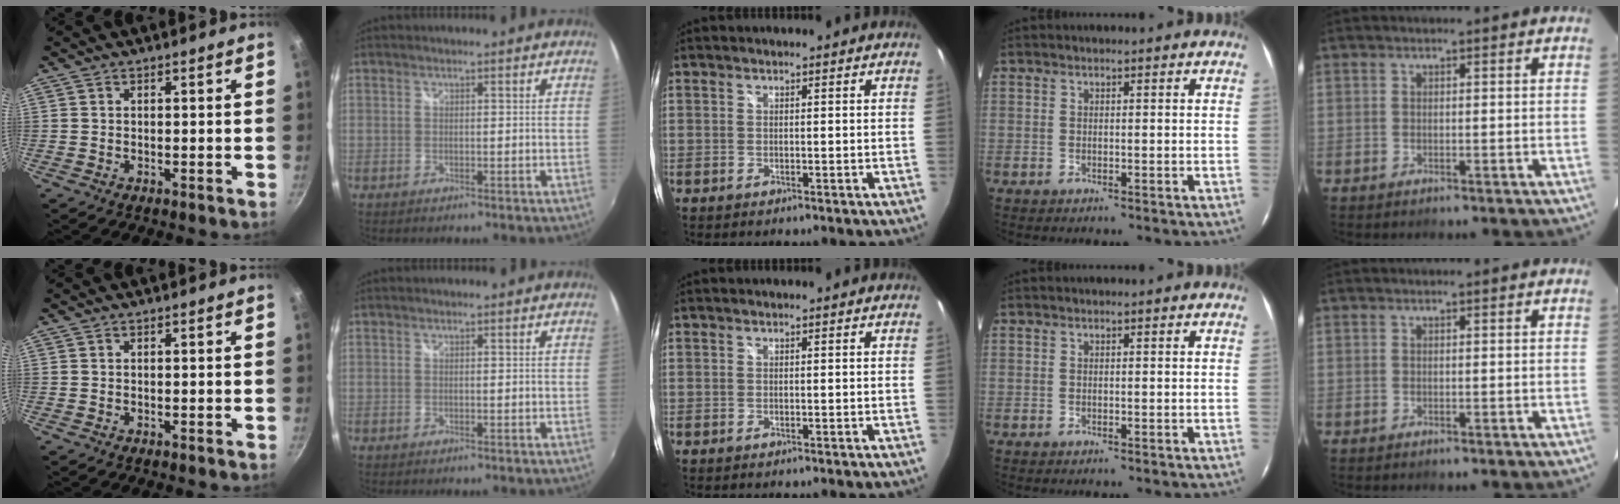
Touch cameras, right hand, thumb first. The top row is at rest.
{}